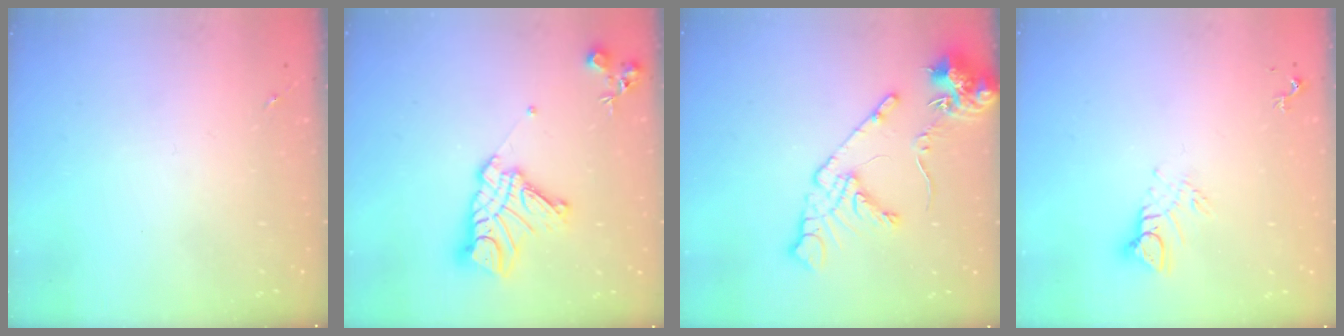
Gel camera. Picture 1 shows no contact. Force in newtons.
{"total": 16.4, "press": 16.3, "slide": 1.4}
{"total": 13.0, "press": 12.9, "slide": 1.7}
{"total": 6.0, "press": 6.0, "slide": 0.2}